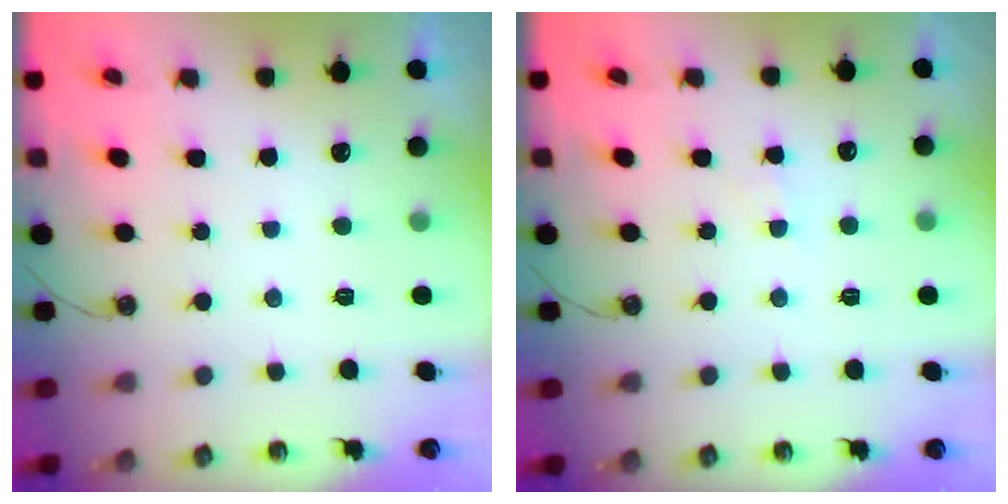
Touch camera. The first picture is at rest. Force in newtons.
{"total": 2.9, "press": 2.9, "slide": 0.5}